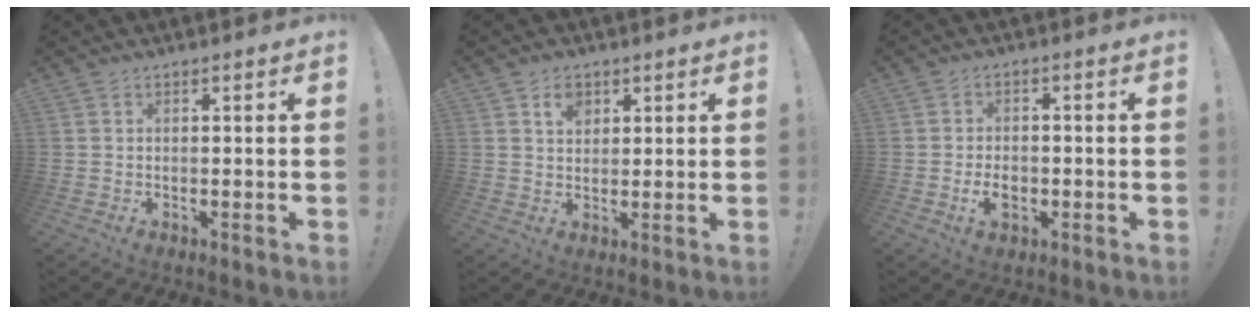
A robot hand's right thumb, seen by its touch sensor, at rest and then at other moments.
{"total": 4.3, "force": [2.3, 3.1, 2.0], "torque": [-0.013, -0.008, 0.037]}
{"total": 4.7, "force": [-1.9, 2.8, 3.3], "torque": [-0.052, 0.001, -0.036]}